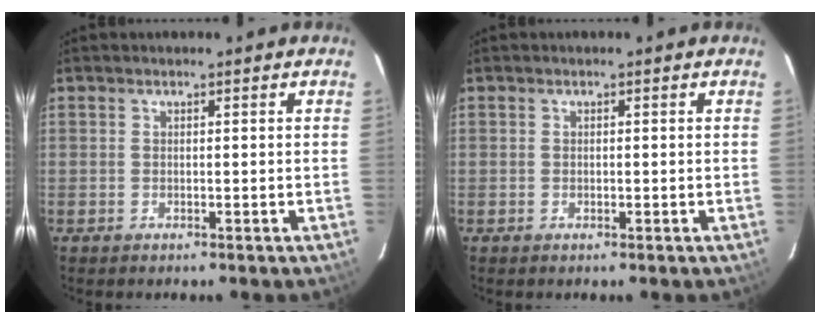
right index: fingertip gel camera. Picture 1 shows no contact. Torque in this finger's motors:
{"motor_torque": [-0.10, 0.04, -0.03, -0.01]}